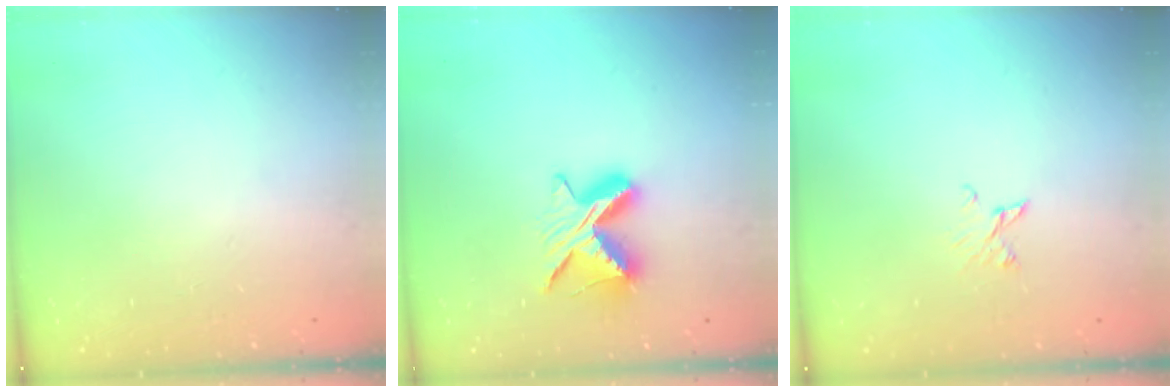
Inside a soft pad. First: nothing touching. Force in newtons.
{"total": 9.3, "press": 9.3, "slide": 0.3}
{"total": 2.5, "press": 2.5, "slide": 0.3}